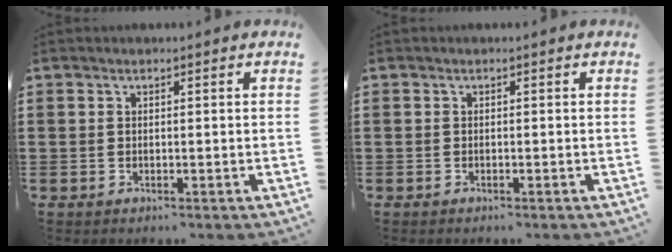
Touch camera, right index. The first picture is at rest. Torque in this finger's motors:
{"motor_torque": [0.19, -0.07, 0.00, -0.01]}